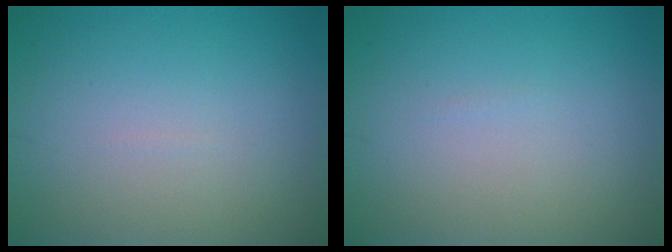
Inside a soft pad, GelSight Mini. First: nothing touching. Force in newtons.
{"total": 0.0}